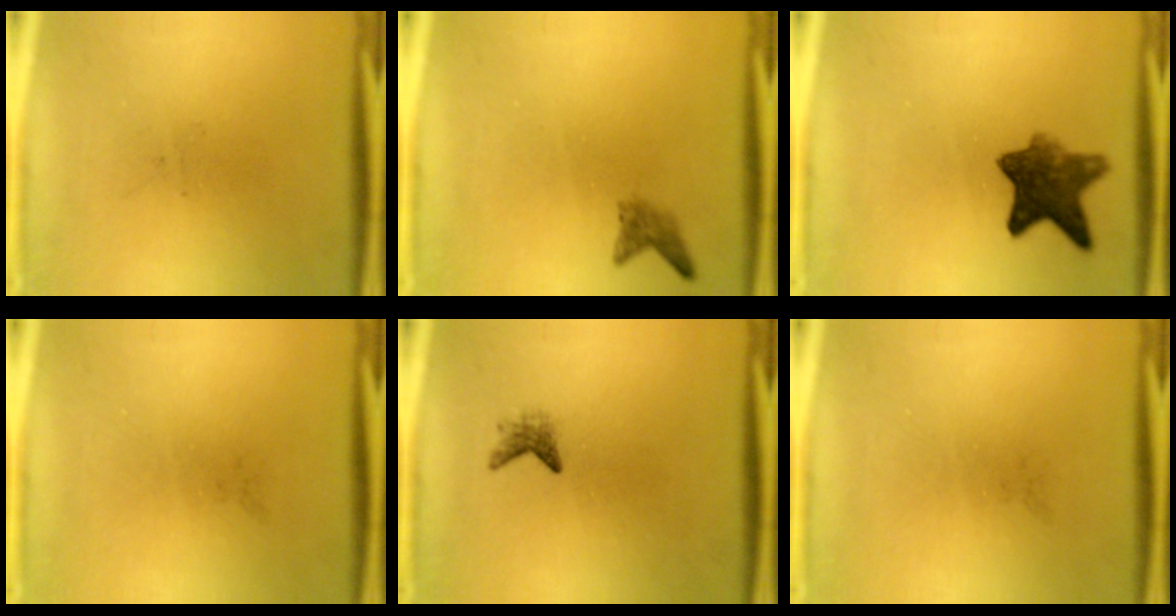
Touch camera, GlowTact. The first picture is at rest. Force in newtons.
{"total": 1.6}
{"total": 8.1}
{"total": 0.0}
{"total": 1.5}
{"total": 0.0}